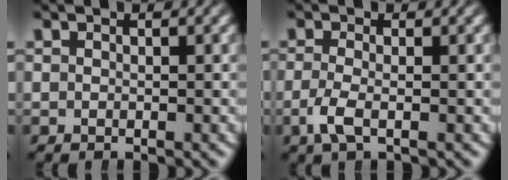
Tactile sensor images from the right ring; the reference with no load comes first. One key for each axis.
{"total": 2.2, "fx": -1.1, "fy": 0.5, "fz": 1.9, "tx": -0.053, "ty": -0.018, "tz": -0.012}